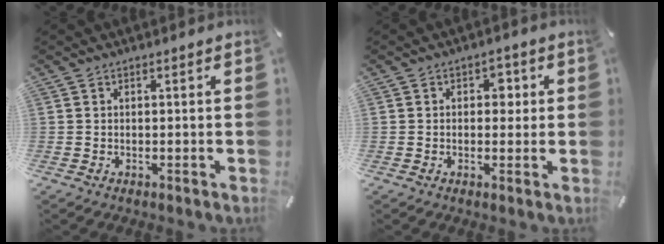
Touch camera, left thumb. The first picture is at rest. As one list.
[{"total": 3.3, "force": [0.4, 2.5, 2.2], "torque": [-0.013, -0.003, -0.005]}]